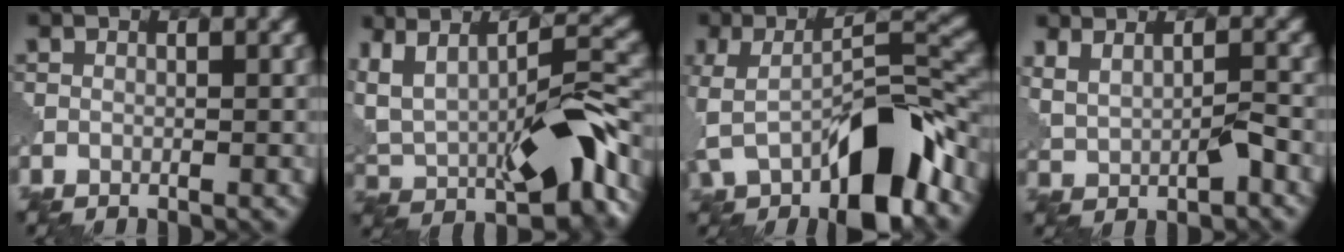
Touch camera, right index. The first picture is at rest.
{"total": 11.7, "force": [0.3, 5.2, 10.5], "torque": [-0.188, -0.014, 0.019]}
{"total": 10.4, "force": [-4.1, 4.2, 8.6], "torque": [-0.148, 0.005, -0.073]}
{"total": 2.7, "force": [0.8, 1.2, 2.4], "torque": [-0.056, -0.005, 0.020]}